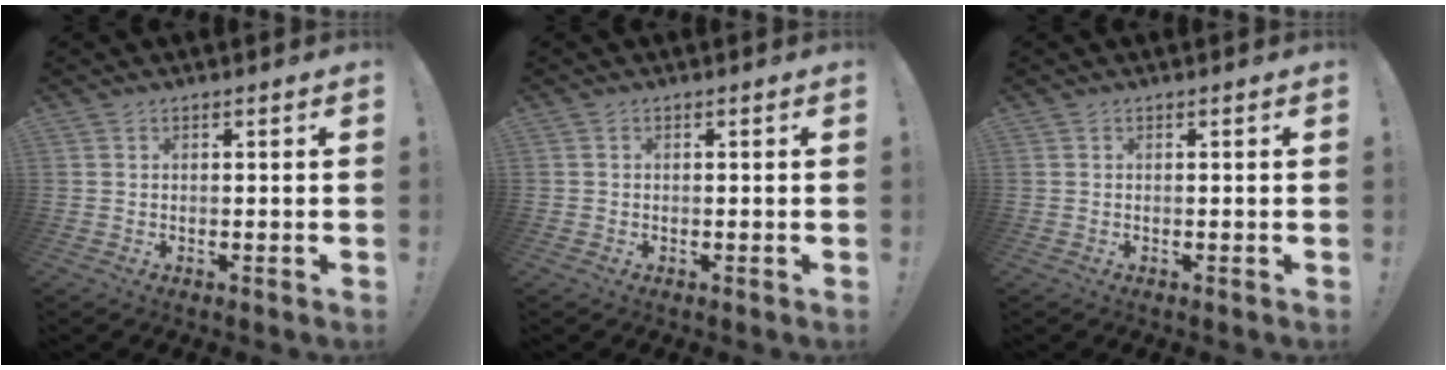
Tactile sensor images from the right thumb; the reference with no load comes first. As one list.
[{"total": 0.6, "force": [-0.2, 0.6, 0.0], "torque": [-0.003, 0.004, -0.003]}, {"total": 0.0}]